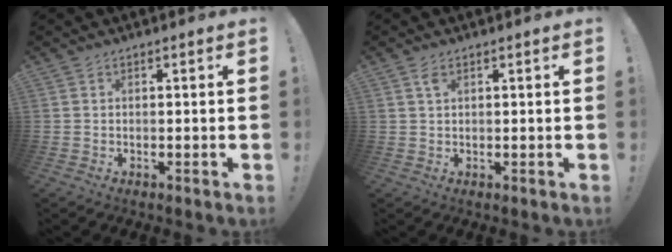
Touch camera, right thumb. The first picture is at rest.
{"total": 2.0, "force": [1.0, 1.0, 1.5], "torque": [-0.031, 0.002, 0.017]}